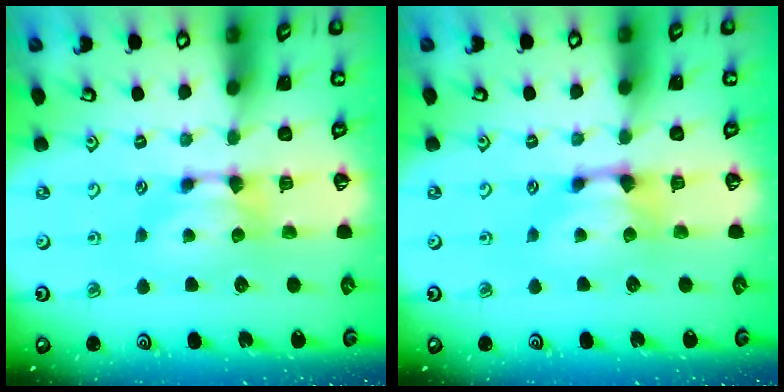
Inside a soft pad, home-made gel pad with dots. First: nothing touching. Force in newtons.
{"total": 1.0, "press": 0.4, "slide": 1.0}